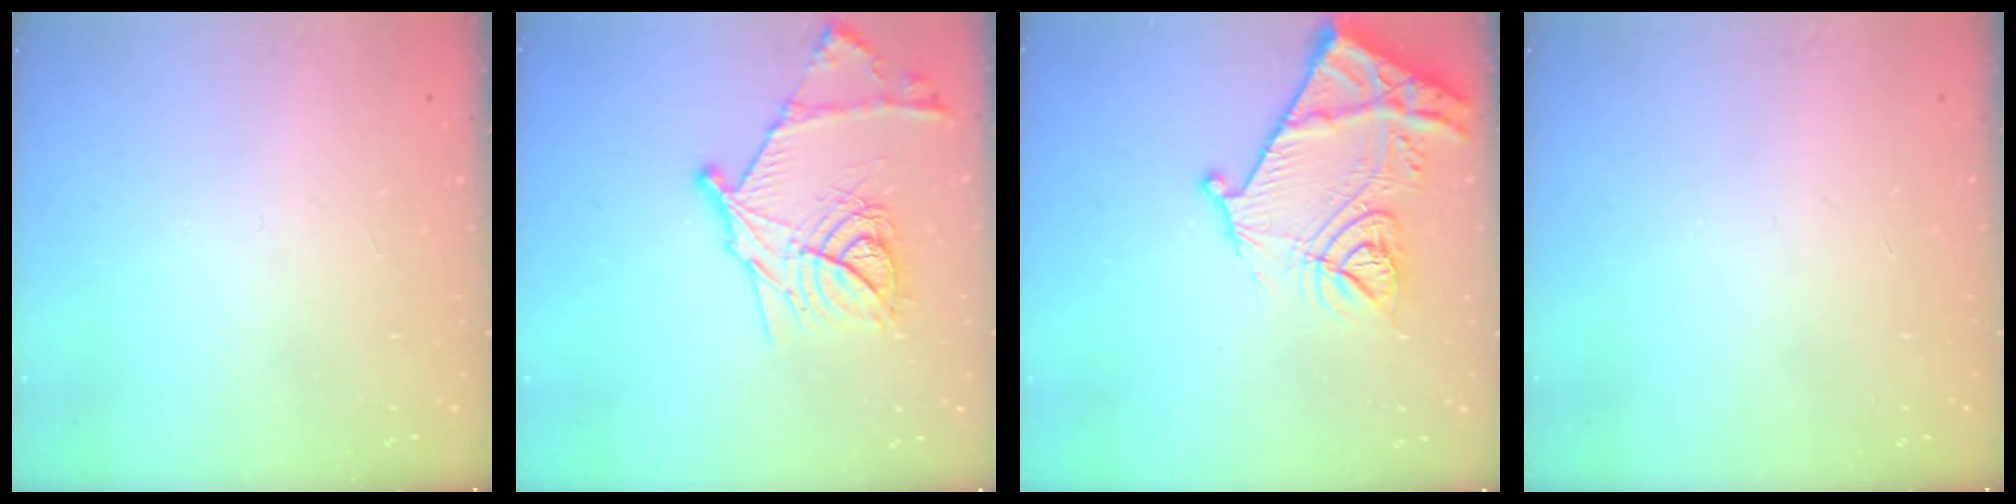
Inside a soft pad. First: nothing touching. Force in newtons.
{"total": 18.8, "press": 18.8, "slide": 1.3}
{"total": 18.3, "press": 18.2, "slide": 2.0}
{"total": 0.0}